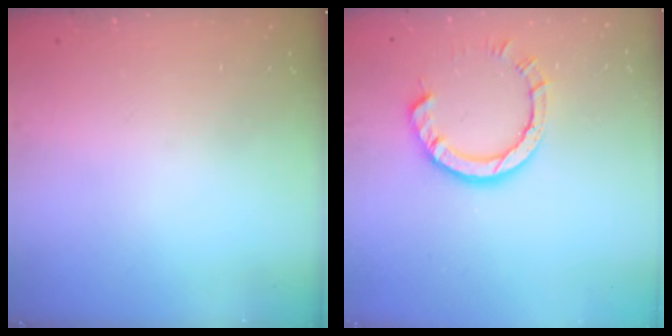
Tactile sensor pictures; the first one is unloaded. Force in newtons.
{"total": 7.7, "press": 7.7, "slide": 0.6}